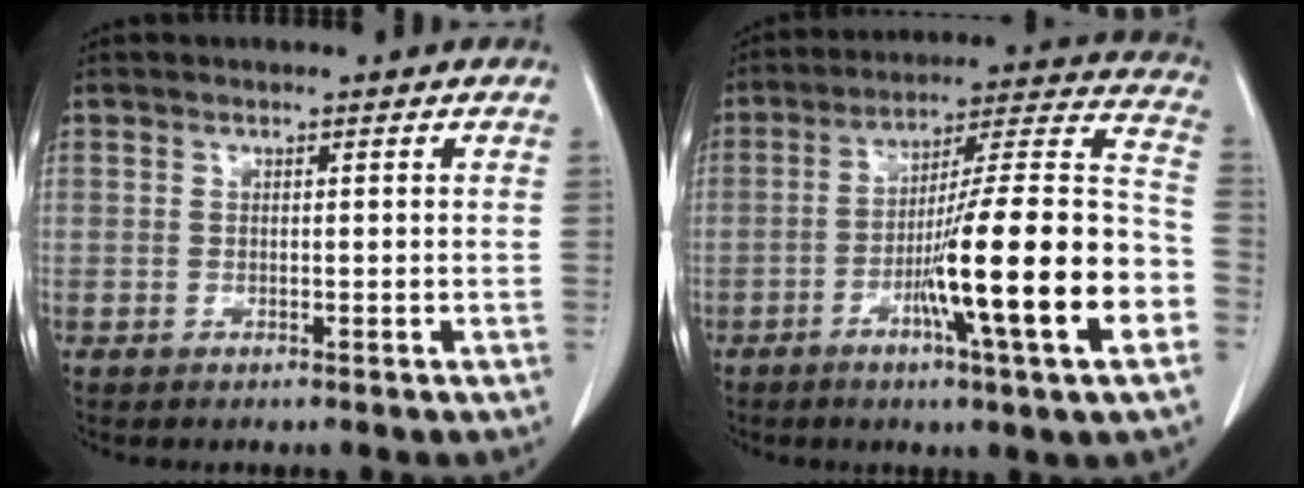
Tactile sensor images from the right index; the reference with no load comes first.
{"total": 20.7, "force": [-6.8, 0.3, 19.6], "torque": [-0.277, 0.000, -0.109]}